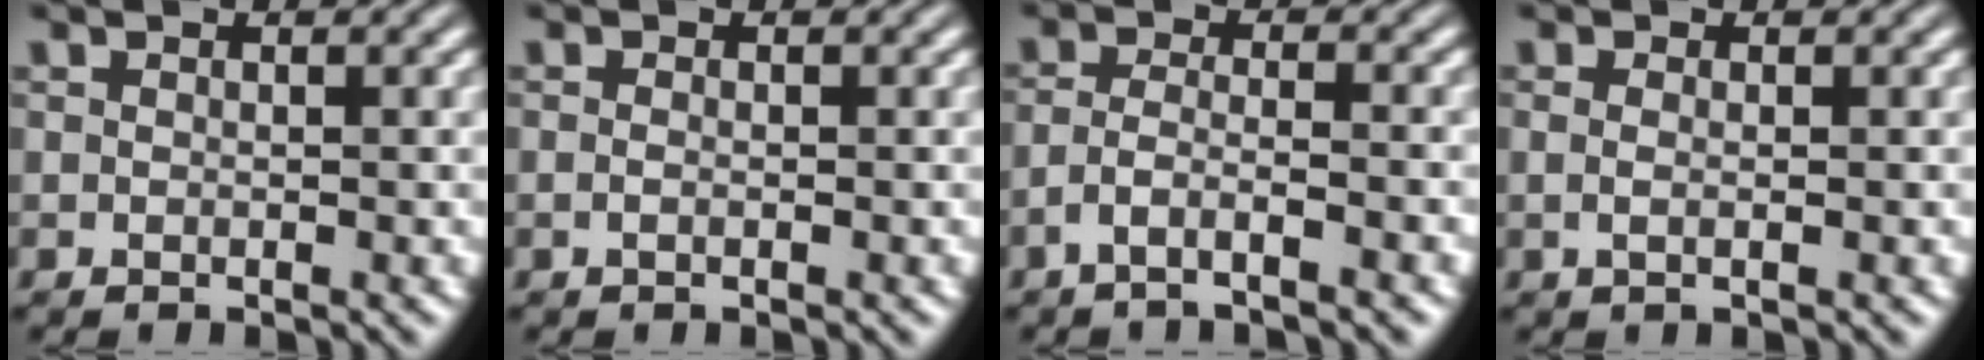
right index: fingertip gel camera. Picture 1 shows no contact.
{"total": 0.7, "force": [-0.5, -0.4, 0.3], "torque": [-0.011, -0.005, -0.007]}
{"total": 2.7, "force": [-2.0, -0.1, 1.8], "torque": [-0.034, -0.016, -0.029]}
{"total": 1.1, "force": [-0.1, -0.6, 0.9], "torque": [-0.017, -0.008, 0.005]}